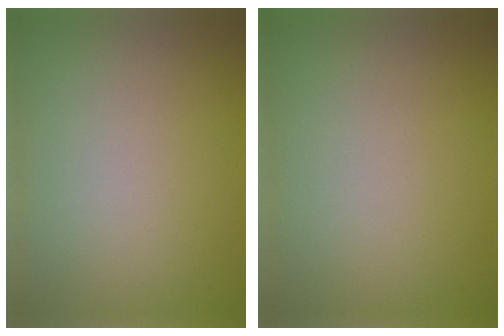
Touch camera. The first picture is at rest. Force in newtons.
{"total": 0.0}